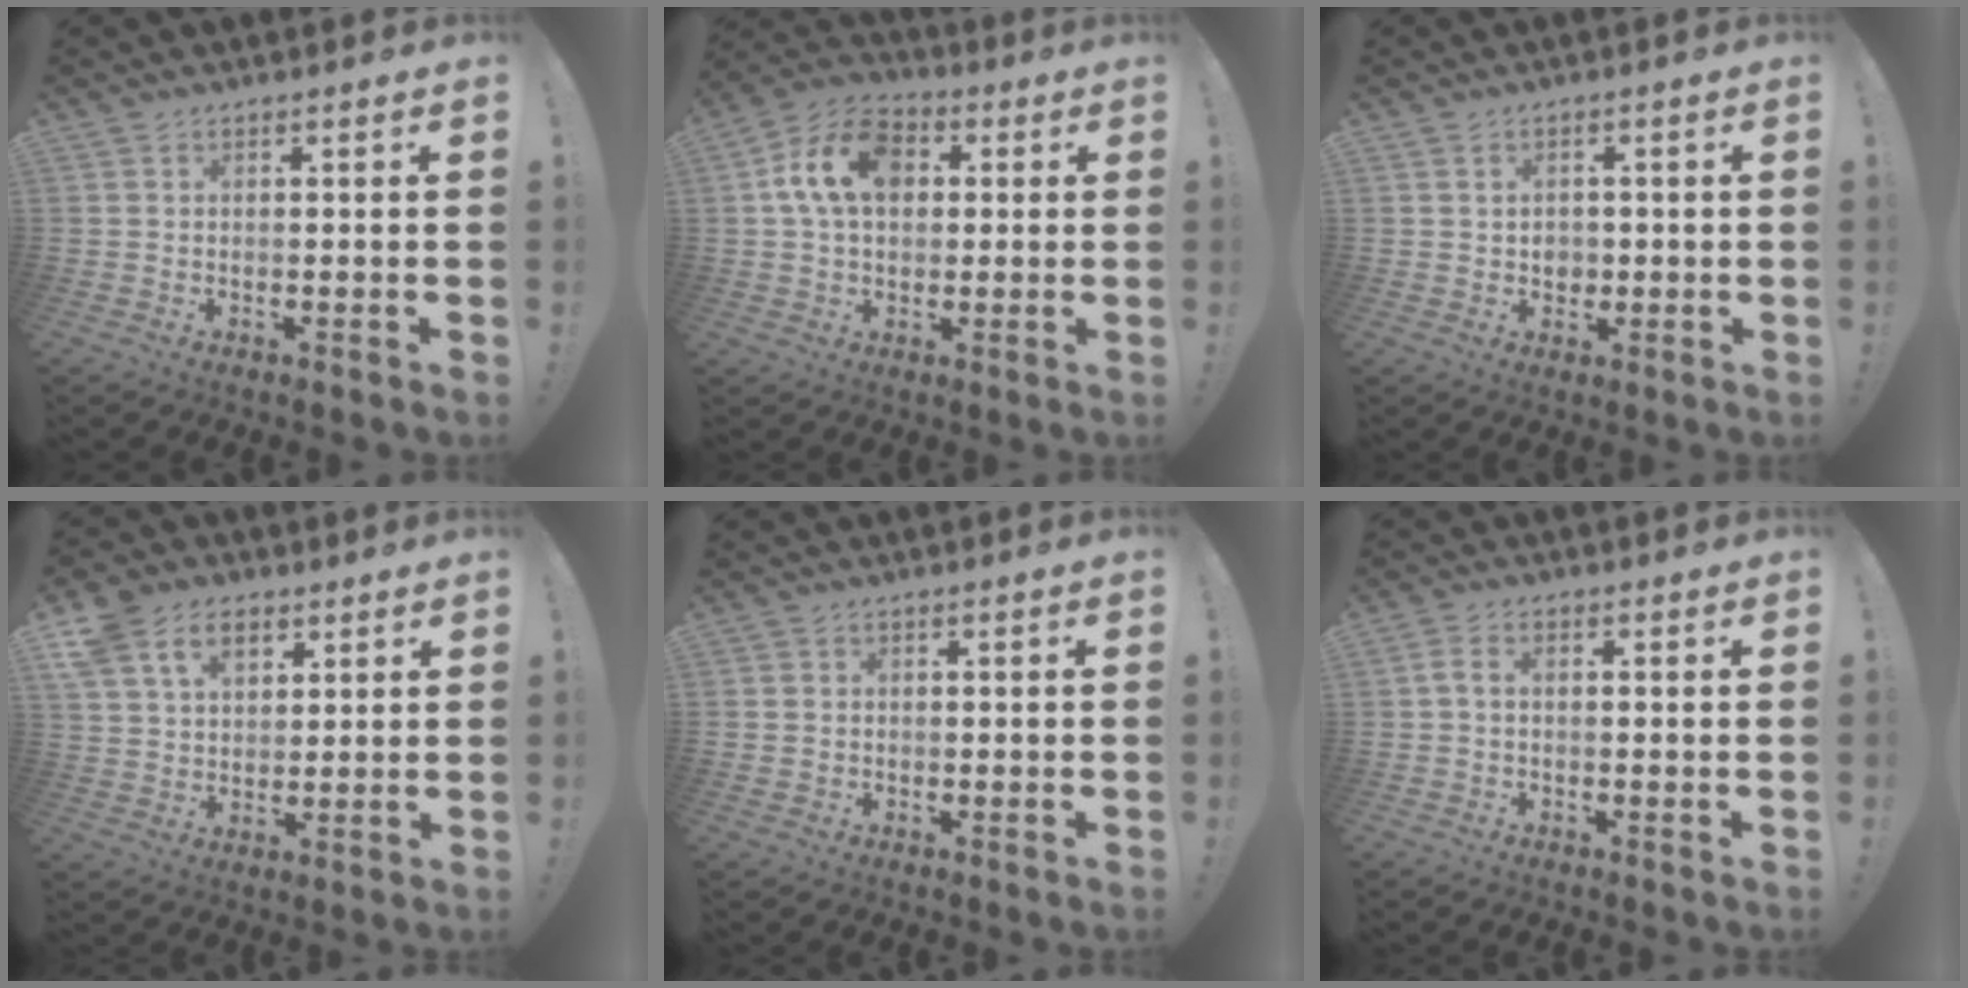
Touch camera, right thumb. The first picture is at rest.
{"total": 14.4, "force": [3.5, 10.2, 9.5], "torque": [-0.158, 0.011, 0.069]}
{"total": 3.2, "force": [0.4, 3.0, 0.8], "torque": [-0.009, -0.002, 0.005]}
{"total": 12.3, "force": [6.3, 8.6, 6.2], "torque": [-0.106, -0.010, 0.123]}
{"total": 1.7, "force": [-0.2, 1.7, 0.3], "torque": [0.004, 0.000, -0.005]}
{"total": 2.7, "force": [-0.1, 1.8, 2.0], "torque": [-0.051, 0.009, -0.001]}